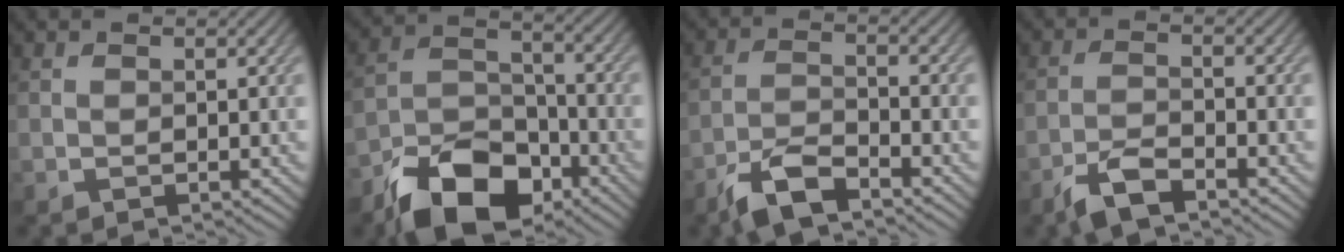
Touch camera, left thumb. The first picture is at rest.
{"total": 12.5, "force": [-8.7, 6.4, 6.2], "torque": [-0.124, -0.006, -0.165]}
{"total": 6.3, "force": [-4.8, 1.7, 3.7], "torque": [-0.077, -0.001, -0.100]}
{"total": 4.8, "force": [-3.6, 1.3, 2.9], "torque": [-0.062, -0.002, -0.077]}